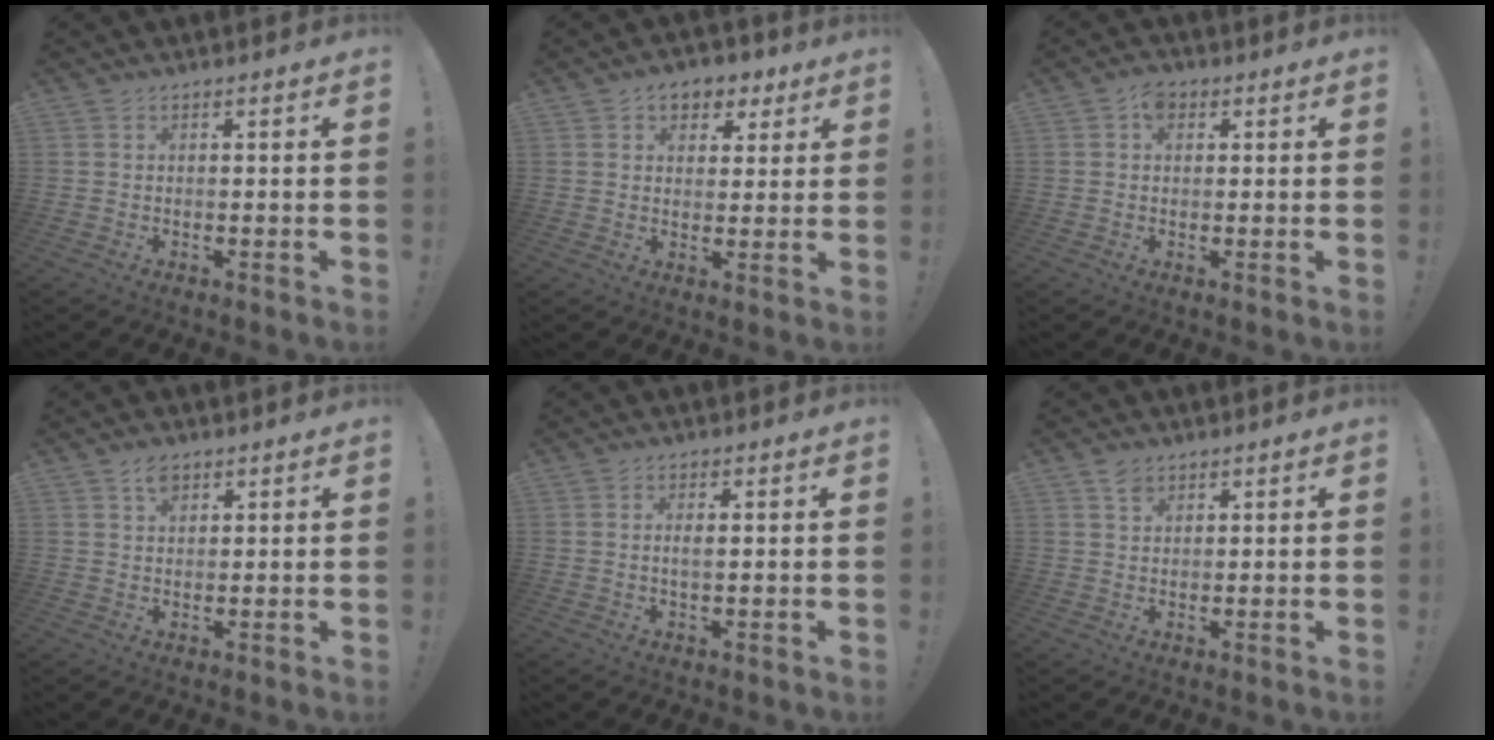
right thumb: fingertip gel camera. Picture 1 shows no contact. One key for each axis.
{"total": 6.8, "fx": 3.4, "fy": 5.1, "fz": 2.9, "tx": -0.026, "ty": -0.012, "tz": 0.062}
{"total": 4.7, "fx": 1.6, "fy": 3.4, "fz": 2.8, "tx": -0.045, "ty": 0.004, "tz": 0.030}
{"total": 3.2, "fx": 2.0, "fy": 2.0, "fz": 1.4, "tx": -0.017, "ty": -0.005, "tz": 0.034}
{"total": 2.1, "fx": 0.2, "fy": 0.5, "fz": 2.0, "tx": -0.029, "ty": -0.004, "tz": -0.001}
{"total": 2.7, "fx": 1.9, "fy": 1.8, "fz": 0.9, "tx": -0.011, "ty": -0.007, "tz": 0.034}